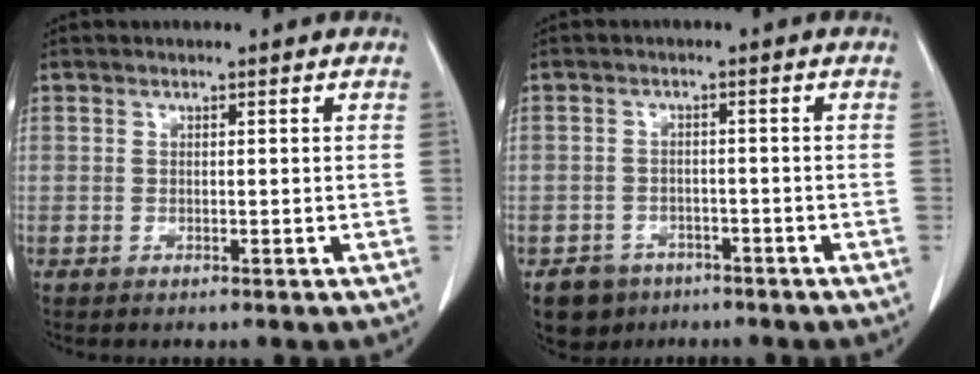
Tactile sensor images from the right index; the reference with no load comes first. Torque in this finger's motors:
{"motor_torque": [-0.15, -0.11, -0.39, -0.08]}